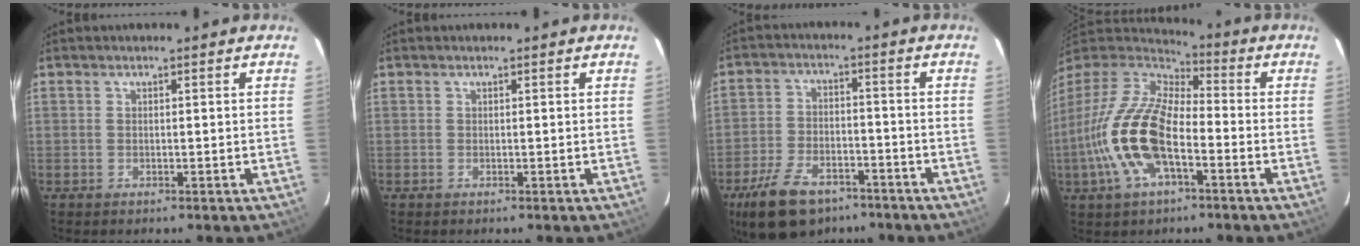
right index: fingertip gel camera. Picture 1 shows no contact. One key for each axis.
{"total": 0.0}
{"total": 13.6, "fx": -9.0, "fy": 7.2, "fz": 7.2, "tx": -0.163, "ty": -0.003, "tz": -0.151}
{"total": 18.4, "fx": -5.8, "fy": 8.2, "fz": 15.4, "tx": -0.319, "ty": -0.015, "tz": -0.116}